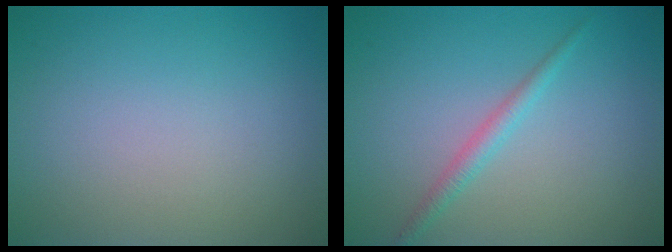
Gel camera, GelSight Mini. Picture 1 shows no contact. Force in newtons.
{"total": 1.6, "press": 1.6, "slide": 0.1}